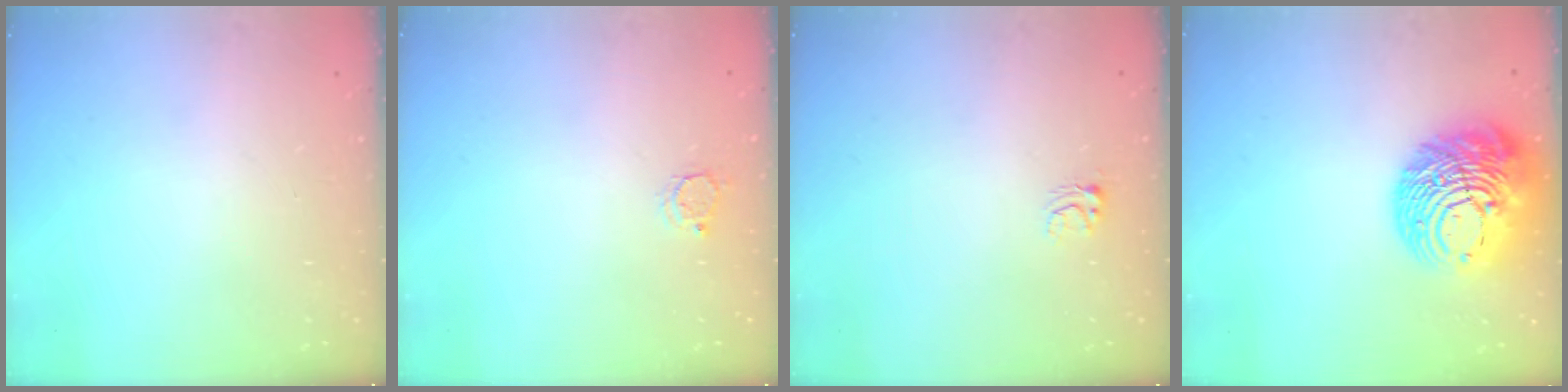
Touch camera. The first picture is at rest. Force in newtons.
{"total": 2.9, "press": 2.8, "slide": 0.4}
{"total": 3.5, "press": 3.5, "slide": 0.3}
{"total": 18.4, "press": 18.2, "slide": 2.1}